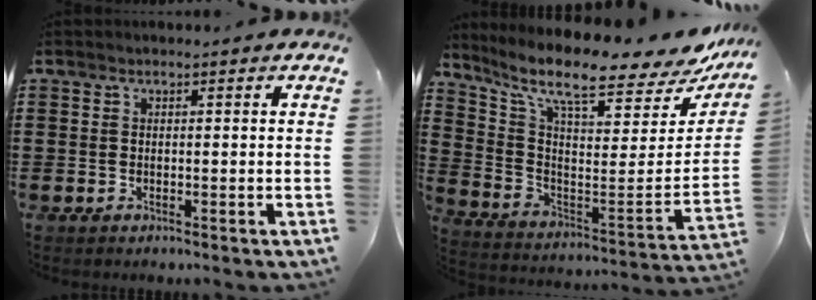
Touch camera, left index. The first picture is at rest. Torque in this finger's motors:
{"motor_torque": [2.14, 0.00, 1.05, 0.21]}